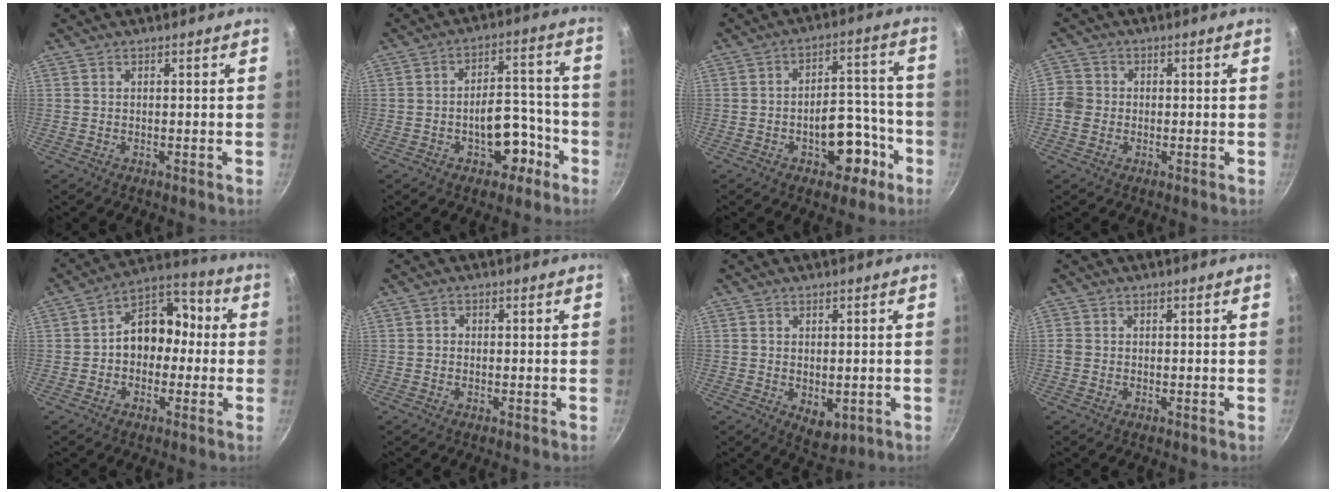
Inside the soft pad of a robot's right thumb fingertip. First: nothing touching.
{"total": 9.9, "force": [-4.3, 5.9, 6.7], "torque": [-0.070, 0.056, -0.060]}
{"total": 11.5, "force": [-4.9, 6.7, 8.0], "torque": [-0.078, 0.055, -0.065]}
{"total": 3.9, "force": [-0.6, 3.6, 1.4], "torque": [-0.020, 0.007, -0.018]}
{"total": 12.1, "force": [-0.2, 8.6, 8.5], "torque": [-0.091, 0.045, -0.018]}
{"total": 1.0, "force": [-0.1, 0.9, 0.4], "torque": [-0.001, 0.004, -0.005]}
{"total": 4.7, "force": [-1.0, 2.9, 3.6], "torque": [-0.044, -0.008, -0.003]}
{"total": 1.2, "force": [-0.2, 1.0, 0.6], "torque": [-0.012, 0.001, -0.004]}